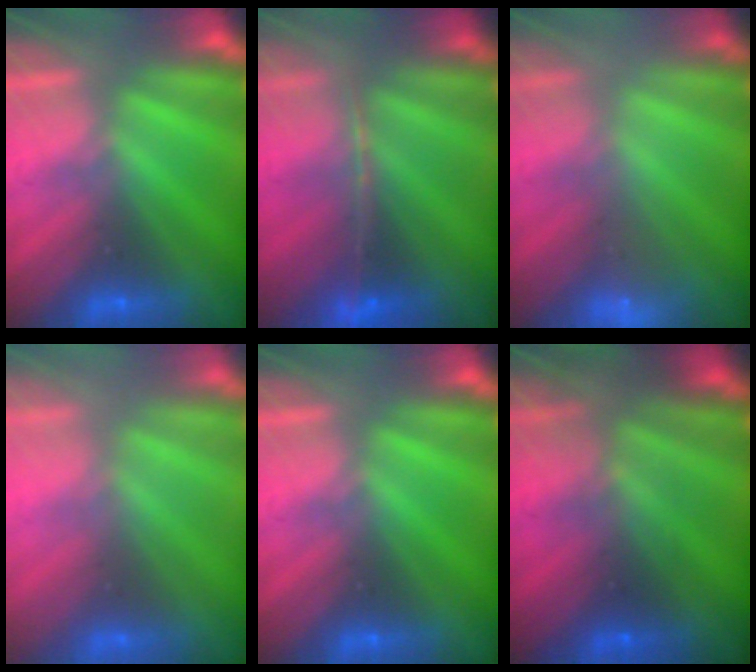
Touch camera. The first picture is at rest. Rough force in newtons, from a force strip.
{"total": 1.2}
{"total": 2.3}
{"total": 2.4}
{"total": 0.0}
{"total": 8.7}